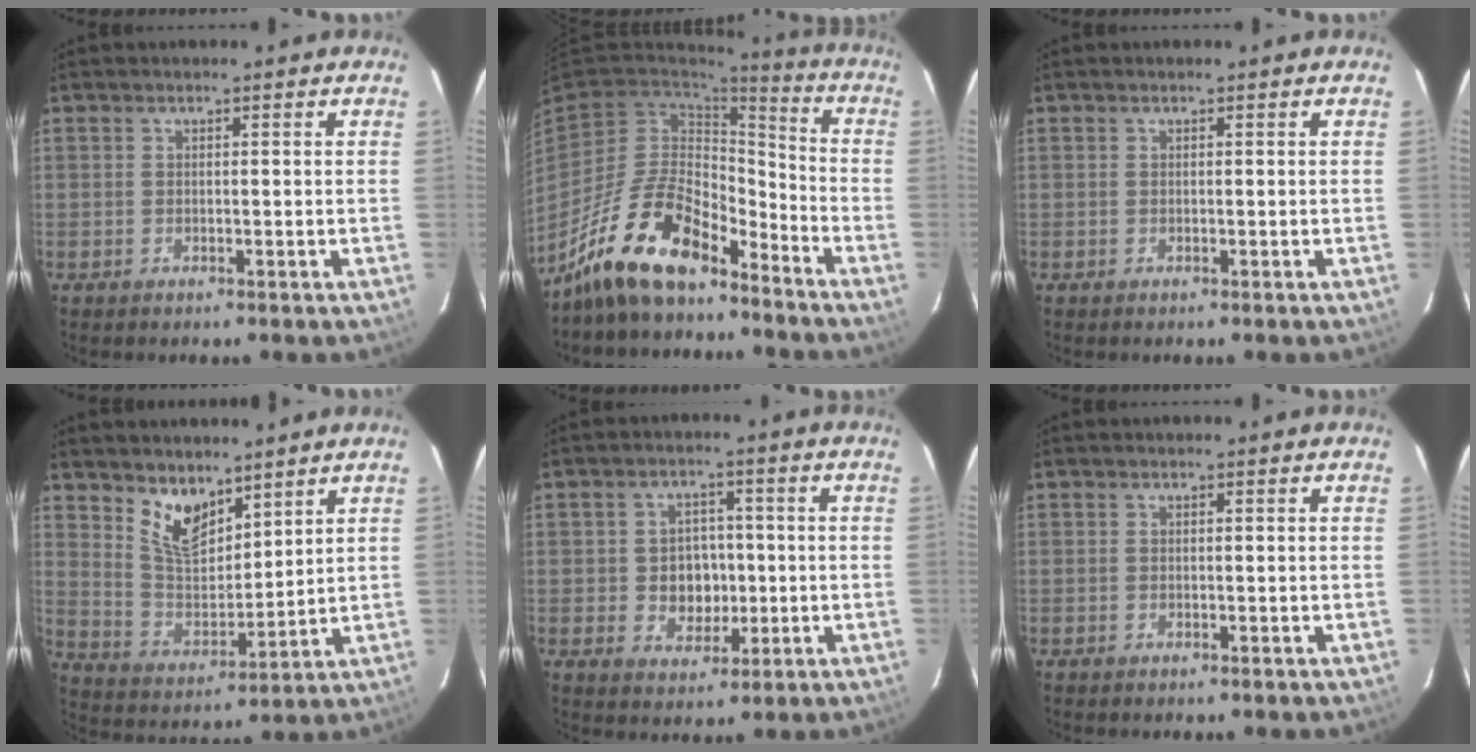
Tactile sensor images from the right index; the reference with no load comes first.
{"total": 16.9, "force": [-12.8, 6.3, 9.1], "torque": [-0.196, 0.005, -0.235]}
{"total": 0.0}
{"total": 9.6, "force": [6.8, 4.7, 4.9], "torque": [-0.088, -0.002, 0.138]}
{"total": 6.4, "force": [-0.6, 5.5, 3.2], "torque": [-0.066, 0.011, 0.001]}
{"total": 0.0}